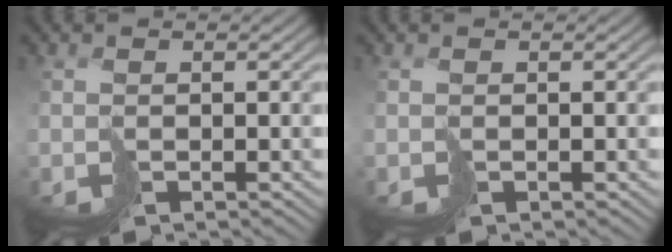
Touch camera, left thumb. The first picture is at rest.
{"total": 0.0}